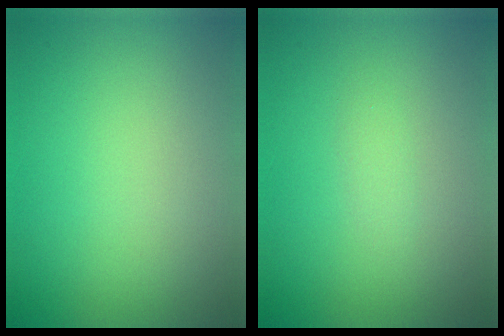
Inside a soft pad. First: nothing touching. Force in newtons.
{"total": 0.9, "press": 0.9, "slide": 0.0}